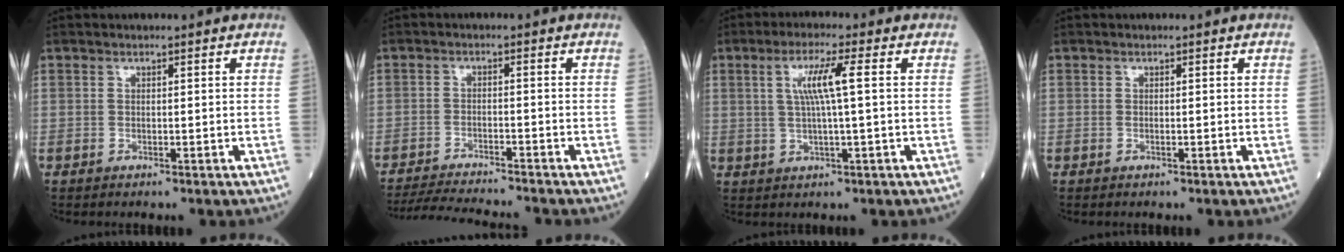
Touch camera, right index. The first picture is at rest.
{"total": 10.4, "force": [-9.7, -0.4, 3.5], "torque": [-0.049, -0.014, -0.156]}
{"total": 5.8, "force": [1.2, -0.3, 5.6], "torque": [-0.110, 0.006, 0.025]}
{"total": 0.0}